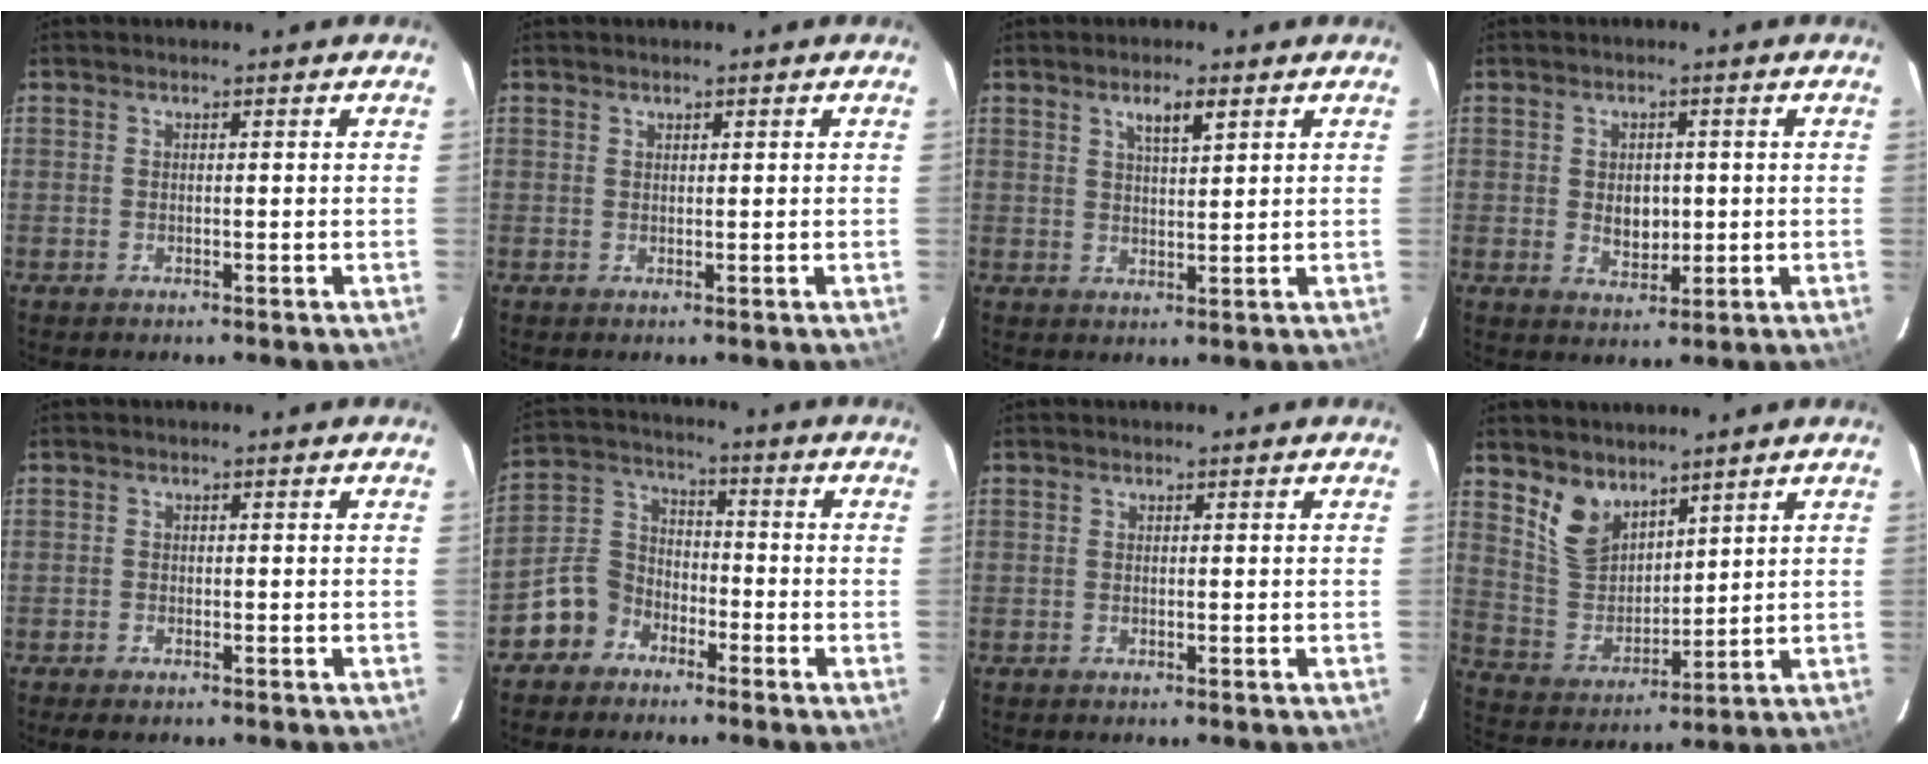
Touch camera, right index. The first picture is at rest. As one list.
[{"total": 0.6, "force": [0.5, 0.3, 0.1], "torque": [-0.003, 0.002, 0.009]}, {"total": 3.8, "force": [2.3, 0.9, 2.9], "torque": [-0.050, 0.004, 0.040]}, {"total": 4.8, "force": [0.0, 3.5, 3.3], "torque": [-0.055, -0.001, 0.006]}, {"total": 1.8, "force": [-1.5, 0.8, 0.8], "torque": [-0.020, -0.003, -0.028]}, {"total": 9.1, "force": [-6.0, 6.4, 2.2], "torque": [-0.057, 0.040, -0.128]}, {"total": 0.0}, {"total": 8.7, "force": [6.2, 4.9, 3.5], "torque": [-0.067, 0.003, 0.134]}]